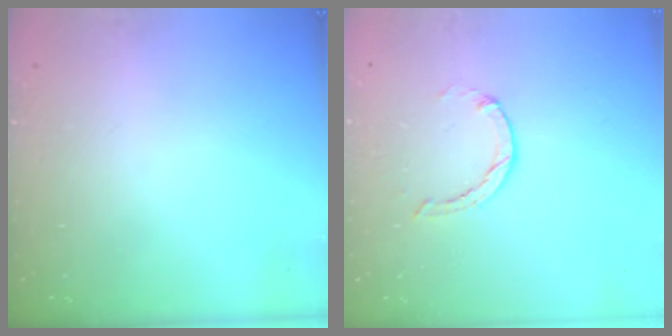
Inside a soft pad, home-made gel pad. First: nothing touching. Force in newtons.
{"total": 1.0, "press": 0.9, "slide": 0.3}